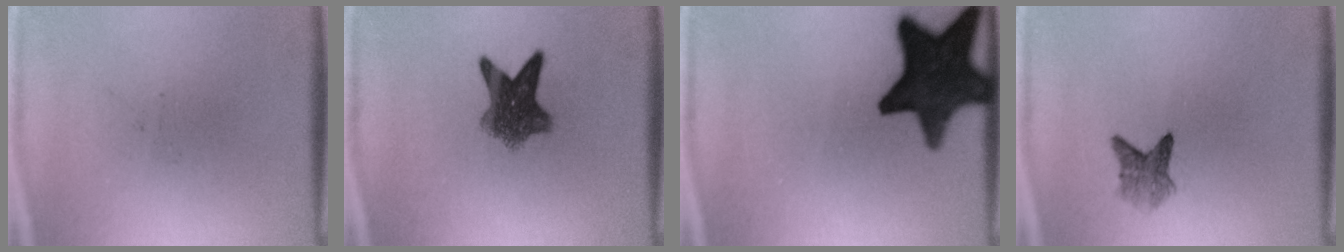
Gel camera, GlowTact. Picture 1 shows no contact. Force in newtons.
{"total": 7.2}
{"total": 15.7}
{"total": 2.7}